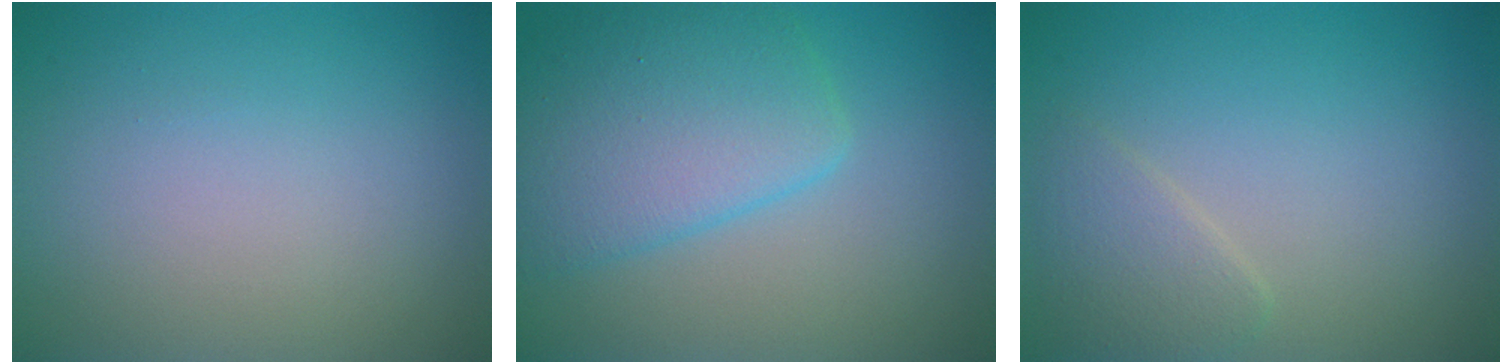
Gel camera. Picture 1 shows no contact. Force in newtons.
{"total": 5.8, "press": 5.8, "slide": 0.2}
{"total": 2.0, "press": 2.0, "slide": 0.1}